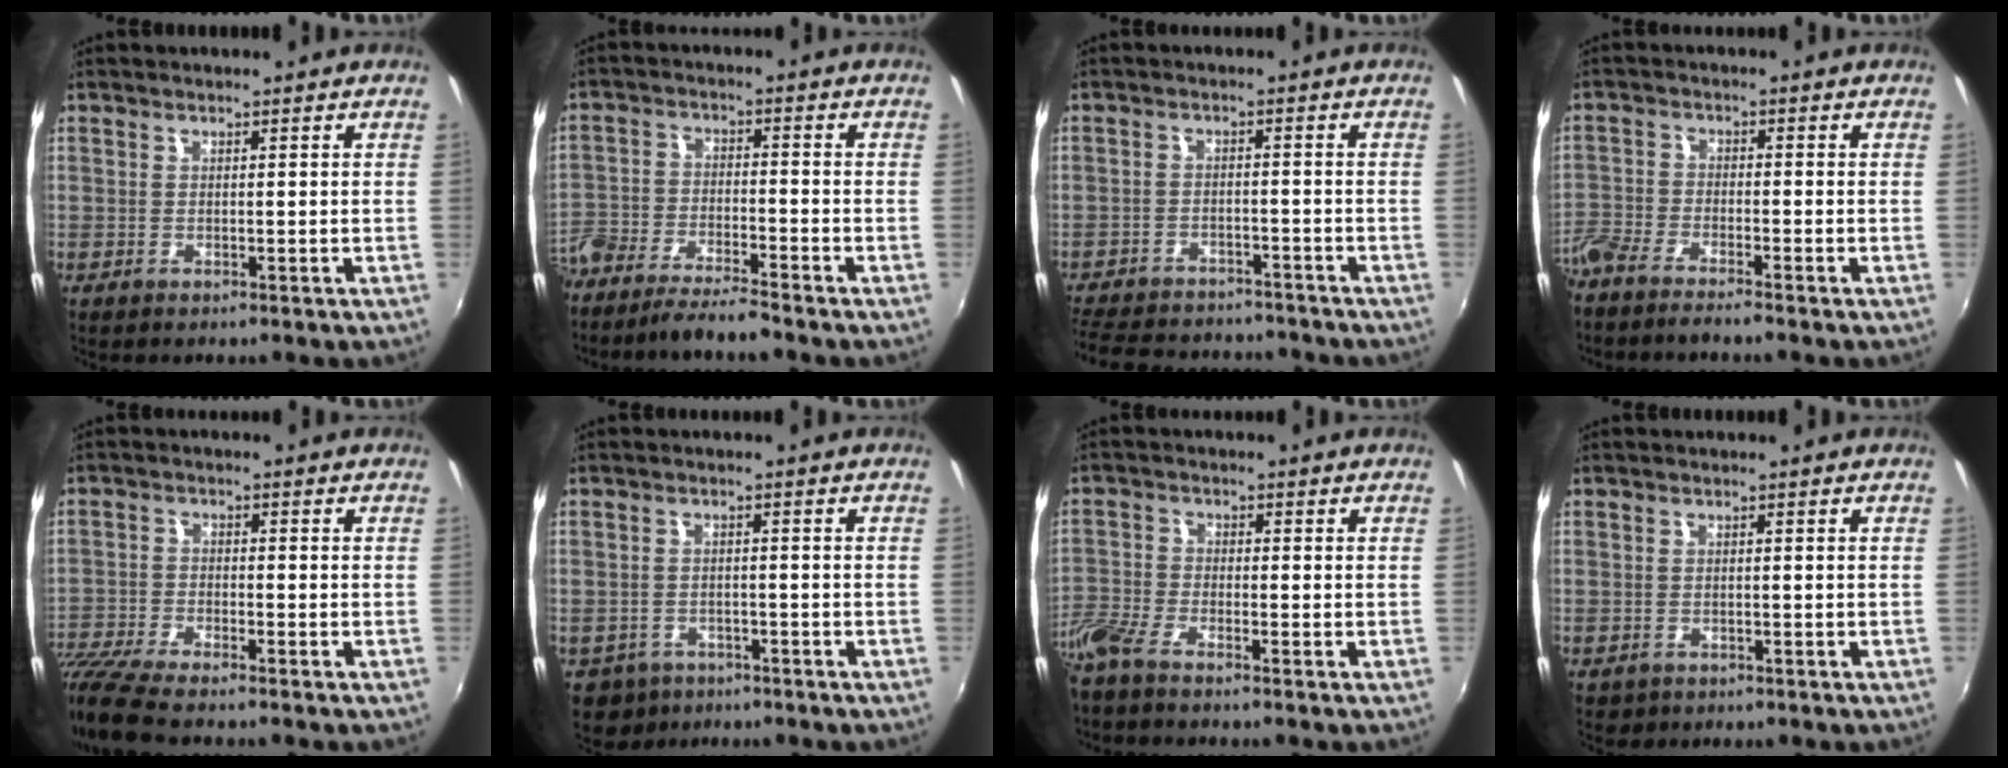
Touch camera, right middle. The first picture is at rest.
{"total": 9.2, "force": [-7.8, 1.6, 4.5], "torque": [-0.117, -0.014, -0.147]}
{"total": 17.7, "force": [-15.1, 6.5, 6.5], "torque": [-0.157, 0.002, -0.215]}
{"total": 6.0, "force": [-5.3, 0.8, 2.8], "torque": [-0.082, -0.014, -0.107]}
{"total": 9.7, "force": [-8.6, 1.0, 4.5], "torque": [-0.115, -0.030, -0.165]}
{"total": 6.7, "force": [-4.0, 5.0, 2.0], "torque": [-0.063, -0.012, -0.058]}
{"total": 5.2, "force": [-4.5, 0.7, 2.6], "torque": [-0.073, -0.012, -0.099]}
{"total": 1.6, "force": [-0.7, 1.4, 0.5], "torque": [-0.013, -0.005, -0.008]}